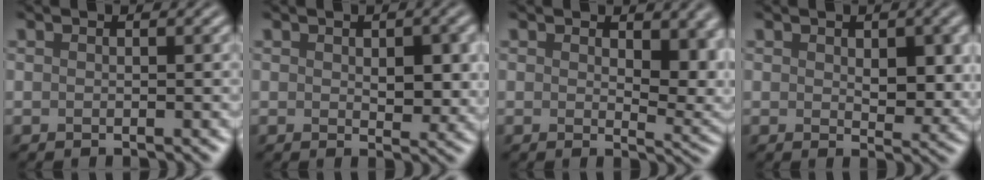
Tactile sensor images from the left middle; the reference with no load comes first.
{"total": 3.9, "force": [0.5, 2.1, 3.3], "torque": [-0.043, -0.005, 0.011]}
{"total": 5.5, "force": [1.7, 3.2, 4.2], "torque": [-0.053, -0.014, 0.030]}
{"total": 4.3, "force": [0.7, 2.3, 3.6], "torque": [-0.047, -0.007, 0.016]}